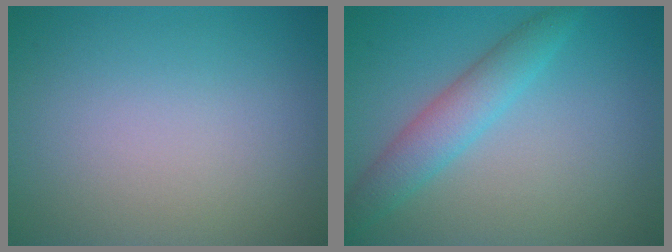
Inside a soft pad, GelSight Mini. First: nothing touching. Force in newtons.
{"total": 3.5, "press": 3.5, "slide": 0.0}